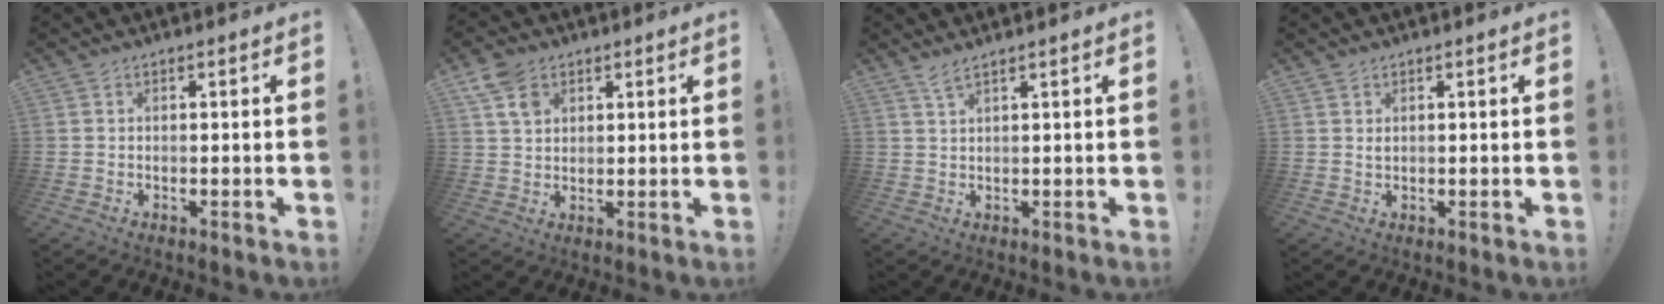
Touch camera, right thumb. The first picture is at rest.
{"total": 9.9, "force": [5.3, 6.6, 5.0], "torque": [-0.083, -0.016, 0.105]}
{"total": 2.6, "force": [2.1, -0.1, 1.5], "torque": [-0.029, -0.011, 0.035]}
{"total": 0.9, "force": [0.6, 0.4, 0.5], "torque": [-0.005, -0.003, 0.012]}